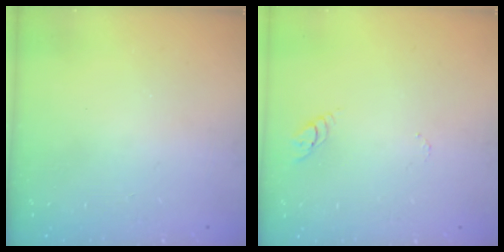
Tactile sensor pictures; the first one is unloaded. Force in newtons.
{"total": 2.9, "press": 2.9, "slide": 0.4}